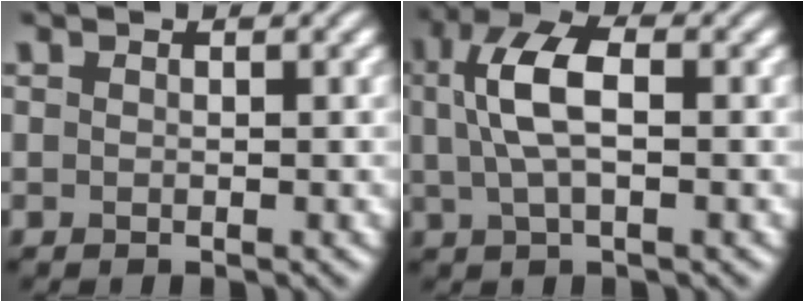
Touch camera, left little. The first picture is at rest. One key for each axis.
{"total": 5.5, "fx": 0.9, "fy": 2.4, "fz": 4.8, "tx": -0.103, "ty": 0.012, "tz": 0.012}